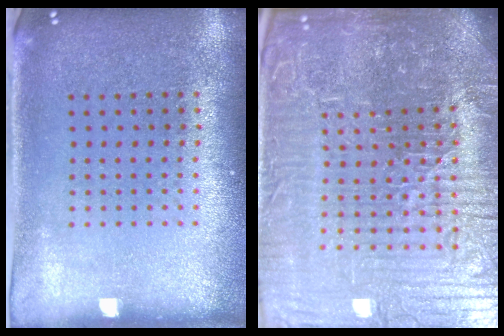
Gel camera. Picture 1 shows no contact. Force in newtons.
{"total": 7.3, "press": 6.6, "slide": 3.1}